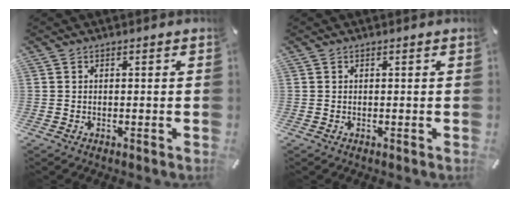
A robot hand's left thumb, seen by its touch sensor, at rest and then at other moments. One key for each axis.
{"total": 0.0}